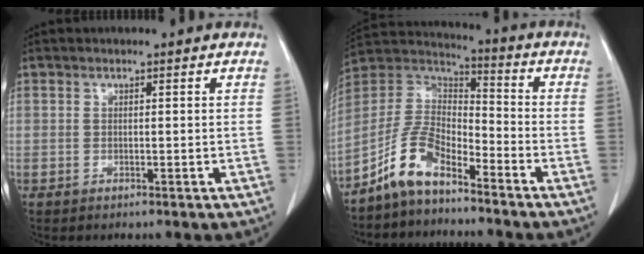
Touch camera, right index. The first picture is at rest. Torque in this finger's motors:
{"motor_torque": [-0.17, -0.19, -0.01, -0.05]}